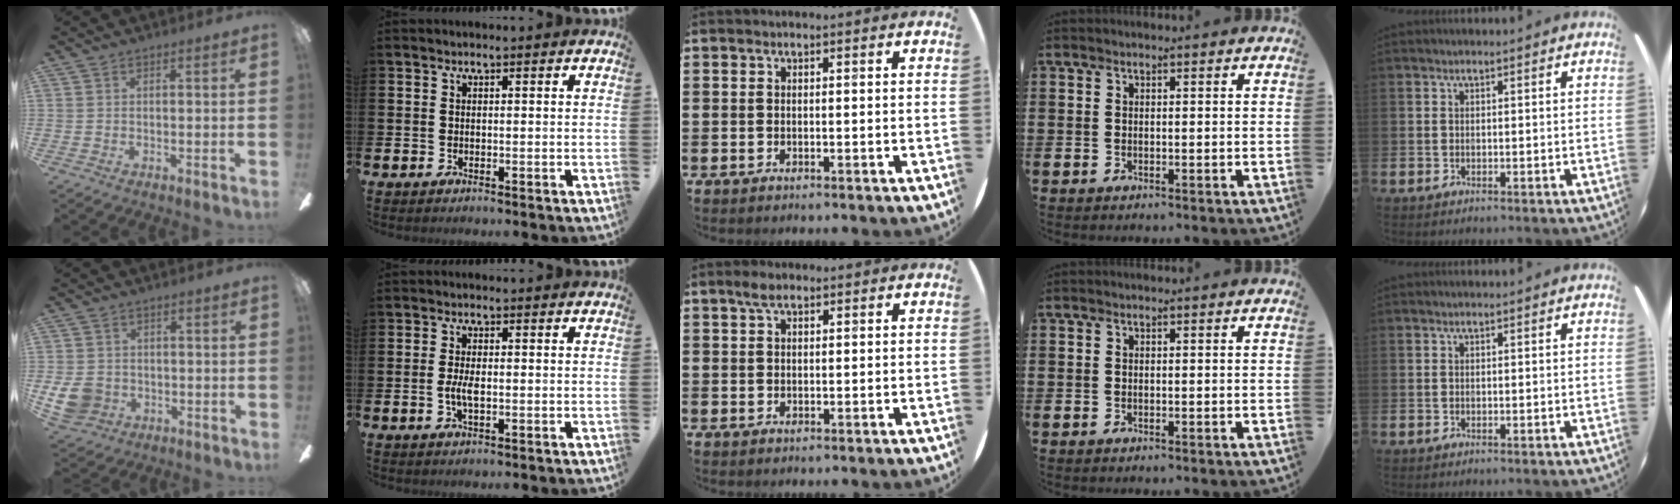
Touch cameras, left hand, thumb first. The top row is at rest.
{"thumb": {"total": 7.5, "force": [-1.5, 6.6, 3.3], "torque": [-0.076, 0.011, -0.029]}, "index": {"total": 2.6, "force": [-0.1, 0.9, 2.4], "torque": [-0.037, -0.003, -0.003]}, "middle": {"total": 2.3, "force": [1.5, 1.1, 1.4], "torque": [-0.022, 0.004, 0.024]}}